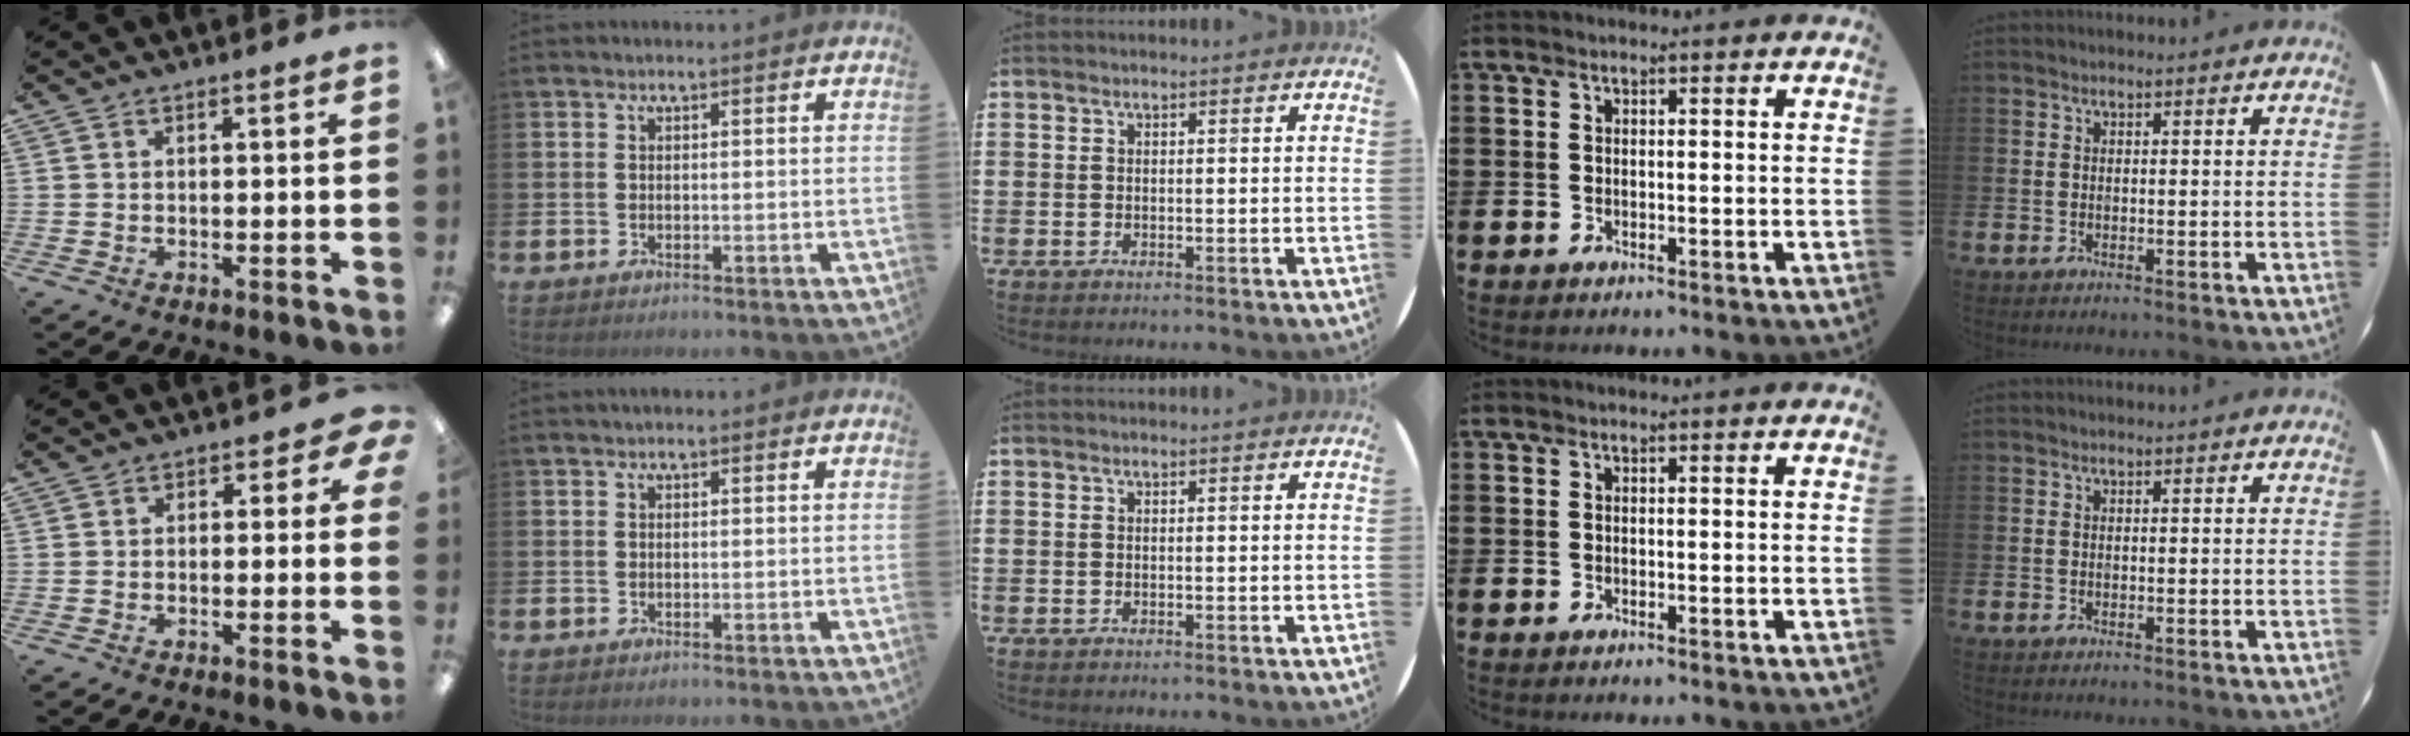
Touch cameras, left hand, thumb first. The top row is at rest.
{"thumb": {"total": 2.9, "force": [-1.0, 1.9, 2.0], "torque": [-0.025, 0.008, -0.021]}, "index": {"total": 0.5, "force": [0.2, 0.4, 0.3], "torque": [-0.003, 0.005, 0.002]}}